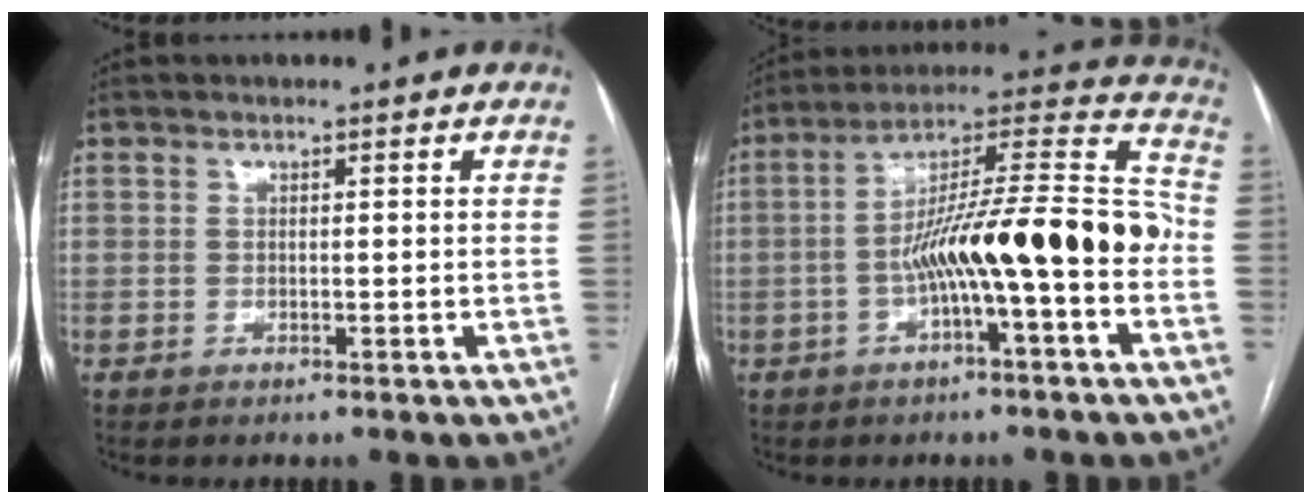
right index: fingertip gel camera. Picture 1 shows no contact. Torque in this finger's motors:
{"motor_torque": [1.54, -0.59, 0.48, 0.21]}